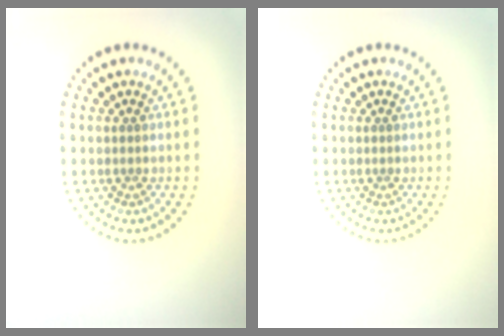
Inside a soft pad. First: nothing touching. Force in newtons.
{"total": 0.0}